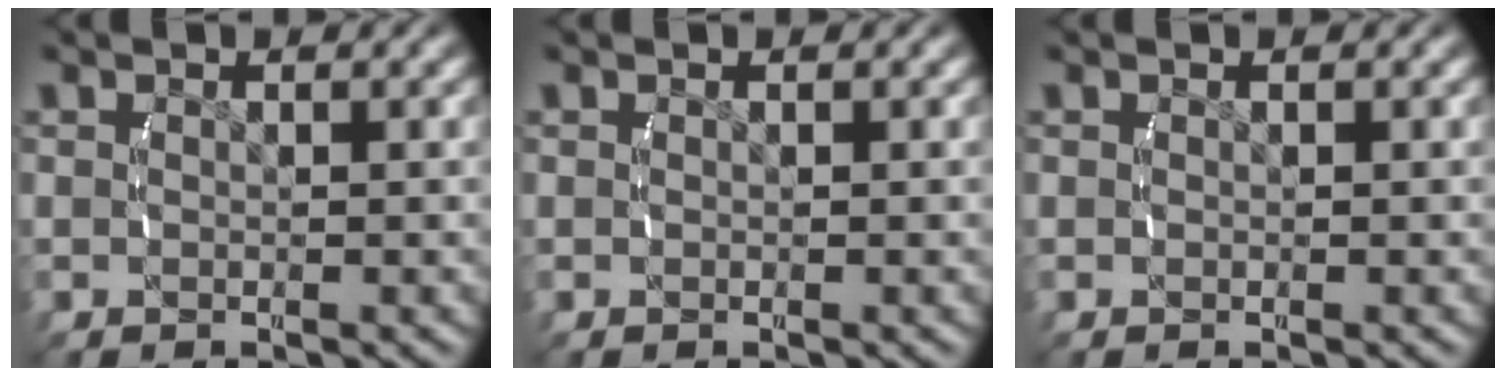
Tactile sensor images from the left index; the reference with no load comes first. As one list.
[{"total": 0.0}, {"total": 0.0}]